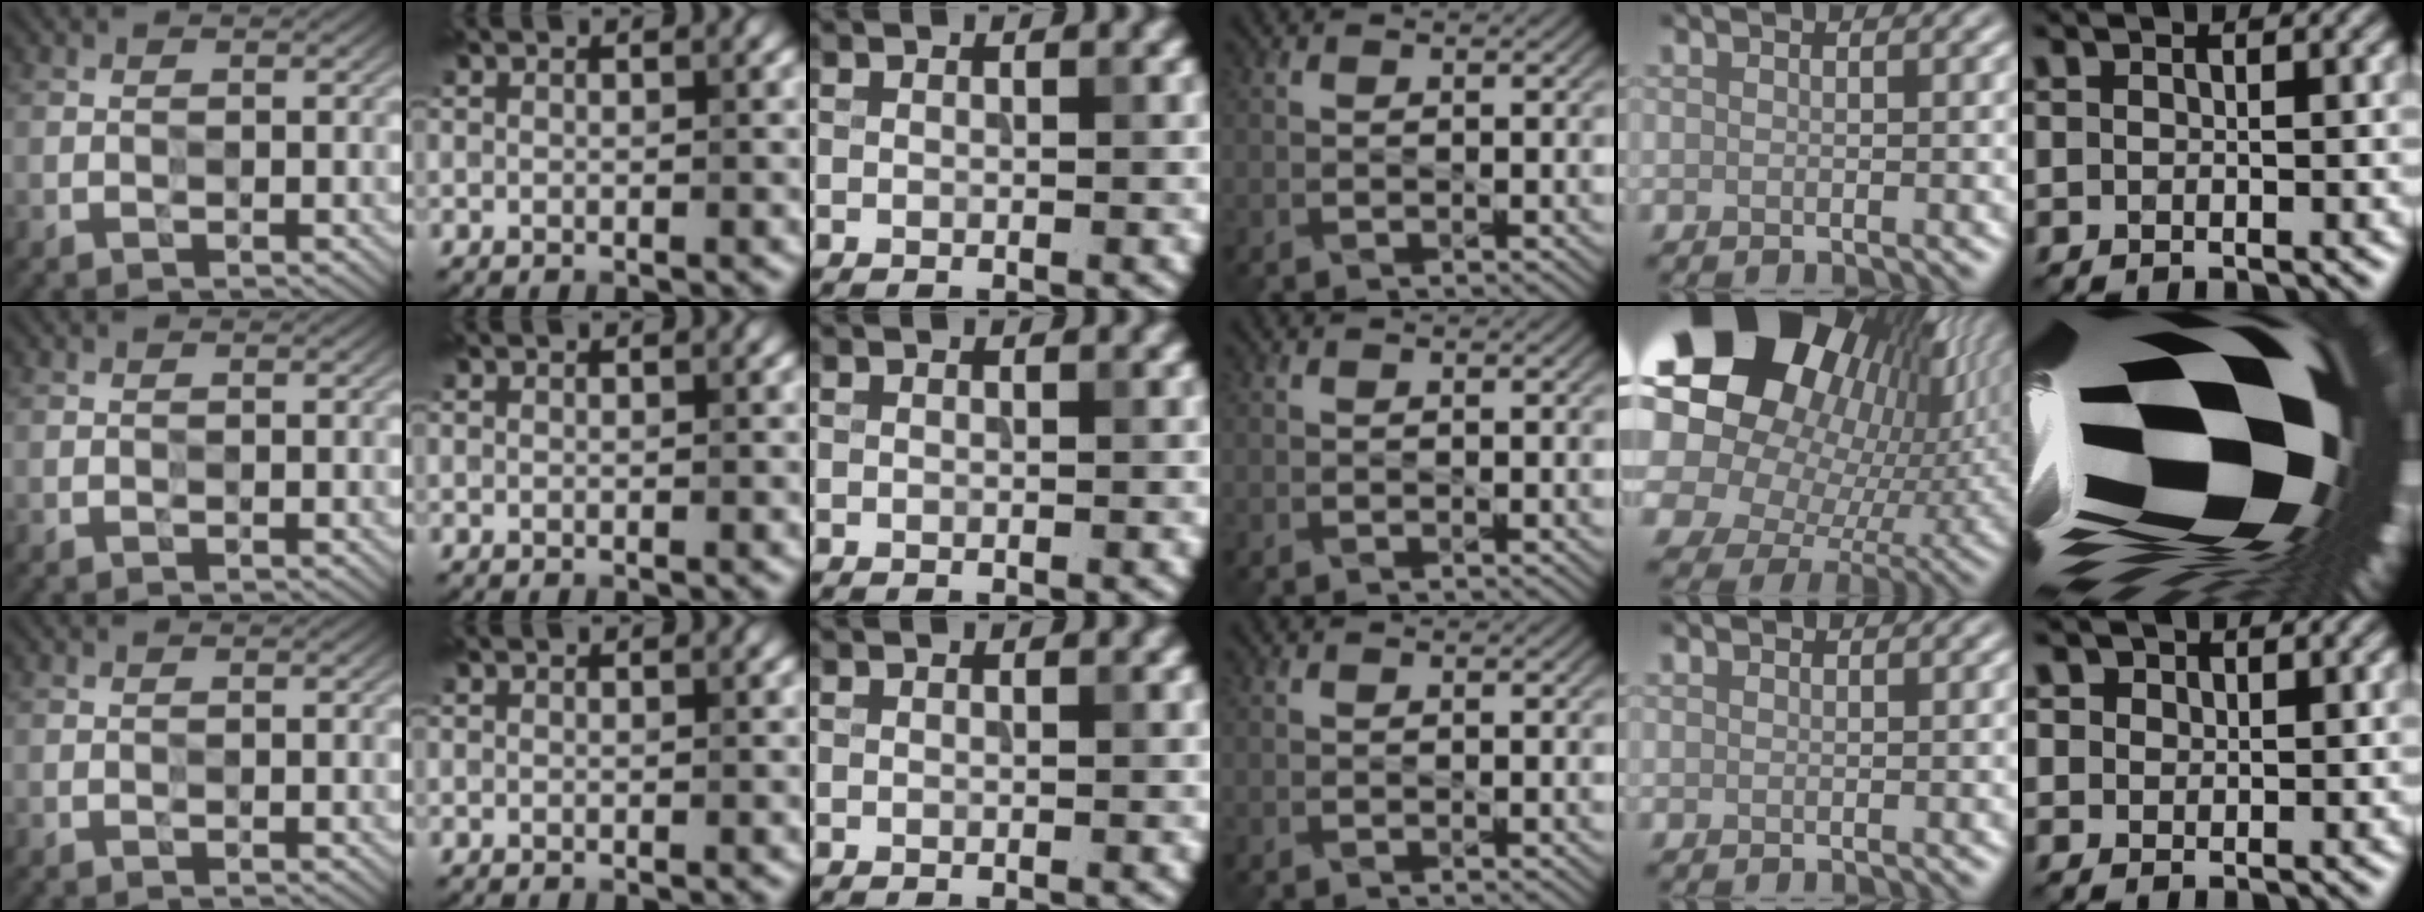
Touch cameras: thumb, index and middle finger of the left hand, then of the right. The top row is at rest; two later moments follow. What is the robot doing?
{"motion": "press", "object": "button"}